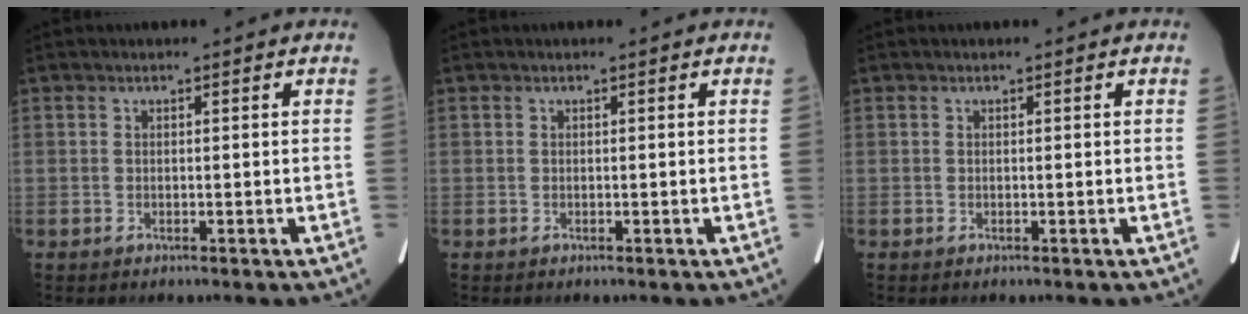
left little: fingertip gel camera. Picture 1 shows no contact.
{"total": 0.0}
{"total": 0.0}